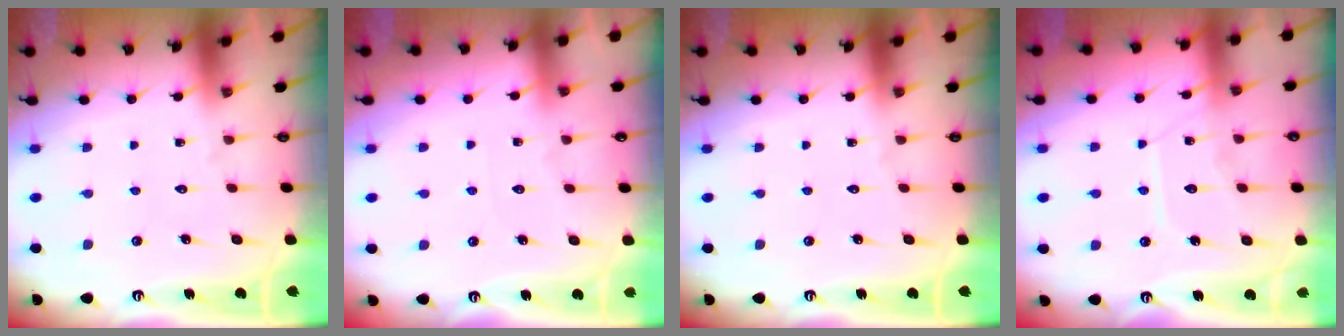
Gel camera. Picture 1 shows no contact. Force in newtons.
{"total": 3.0, "press": 2.9, "slide": 0.4}
{"total": 0.0}
{"total": 8.2, "press": 8.1, "slide": 0.9}